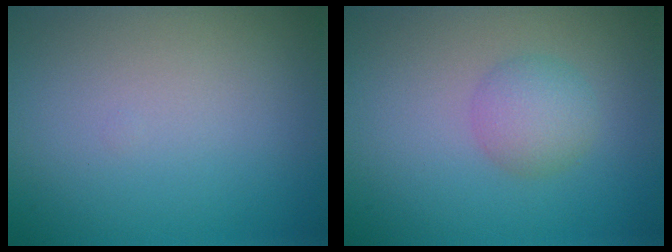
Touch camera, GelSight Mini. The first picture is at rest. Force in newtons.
{"total": 2.5, "press": 2.4, "slide": 0.2}